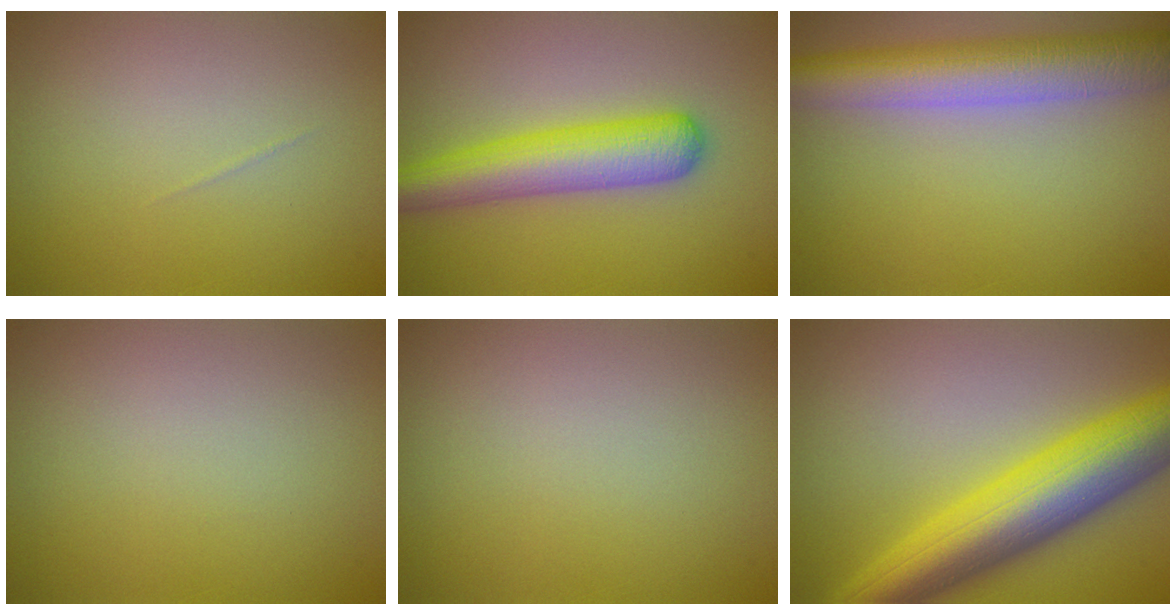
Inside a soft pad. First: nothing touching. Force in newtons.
{"total": 5.7, "press": 5.7, "slide": 0.2}
{"total": 7.5, "press": 7.5, "slide": 0.4}
{"total": 0.0}
{"total": 0.0}
{"total": 10.6, "press": 10.6, "slide": 0.3}